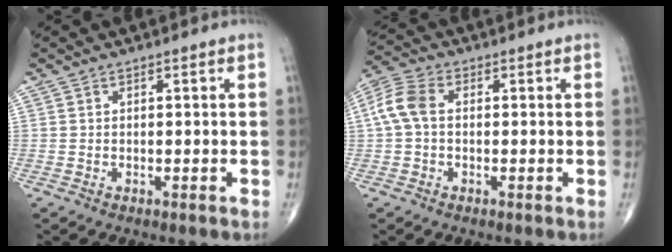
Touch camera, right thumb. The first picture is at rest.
{"total": 6.6, "force": [0.4, 4.3, 5.0], "torque": [-0.113, 0.020, 0.000]}